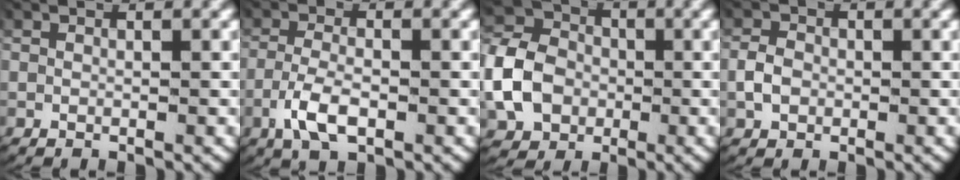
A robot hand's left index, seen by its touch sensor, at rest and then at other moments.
{"total": 3.8, "force": [-1.8, 1.6, 3.0], "torque": [-0.068, -0.011, -0.027]}
{"total": 8.1, "force": [-1.0, 7.0, 3.9], "torque": [-0.084, -0.010, -0.020]}
{"total": 1.8, "force": [-0.4, 1.5, 1.0], "torque": [-0.029, -0.003, -0.006]}